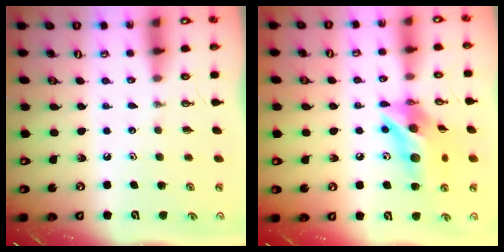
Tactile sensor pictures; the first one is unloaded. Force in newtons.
{"total": 14.1, "press": 14.0, "slide": 1.2}